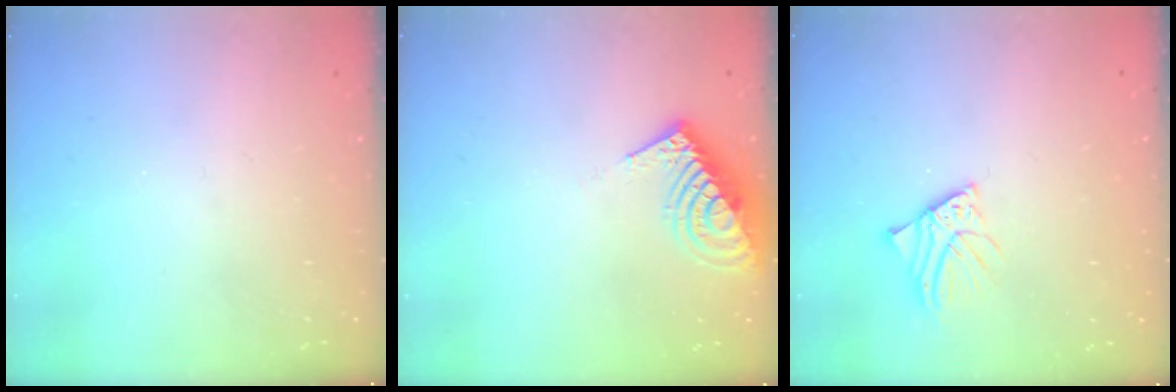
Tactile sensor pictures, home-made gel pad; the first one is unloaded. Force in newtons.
{"total": 16.3, "press": 16.2, "slide": 0.8}
{"total": 2.9, "press": 2.9, "slide": 0.2}